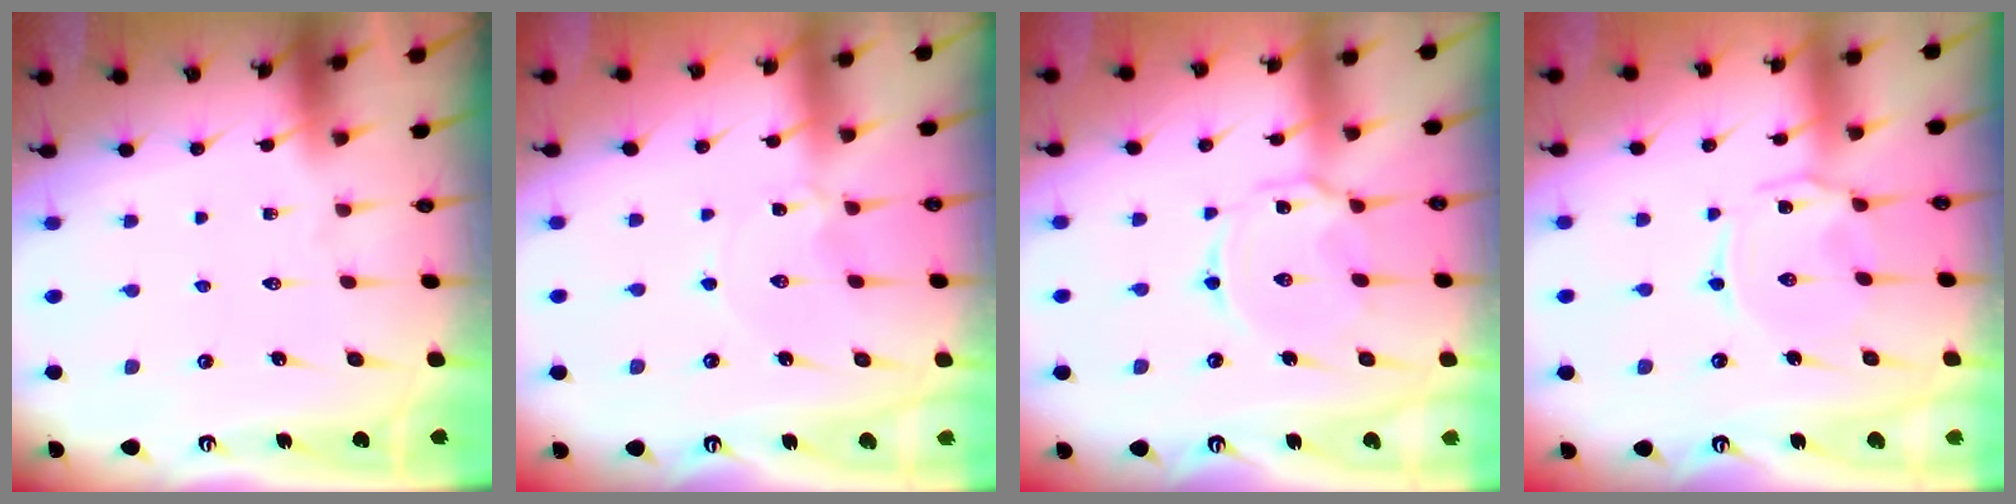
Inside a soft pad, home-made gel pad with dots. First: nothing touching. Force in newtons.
{"total": 0.0}
{"total": 5.2, "press": 5.1, "slide": 0.4}
{"total": 2.5, "press": 2.4, "slide": 0.5}